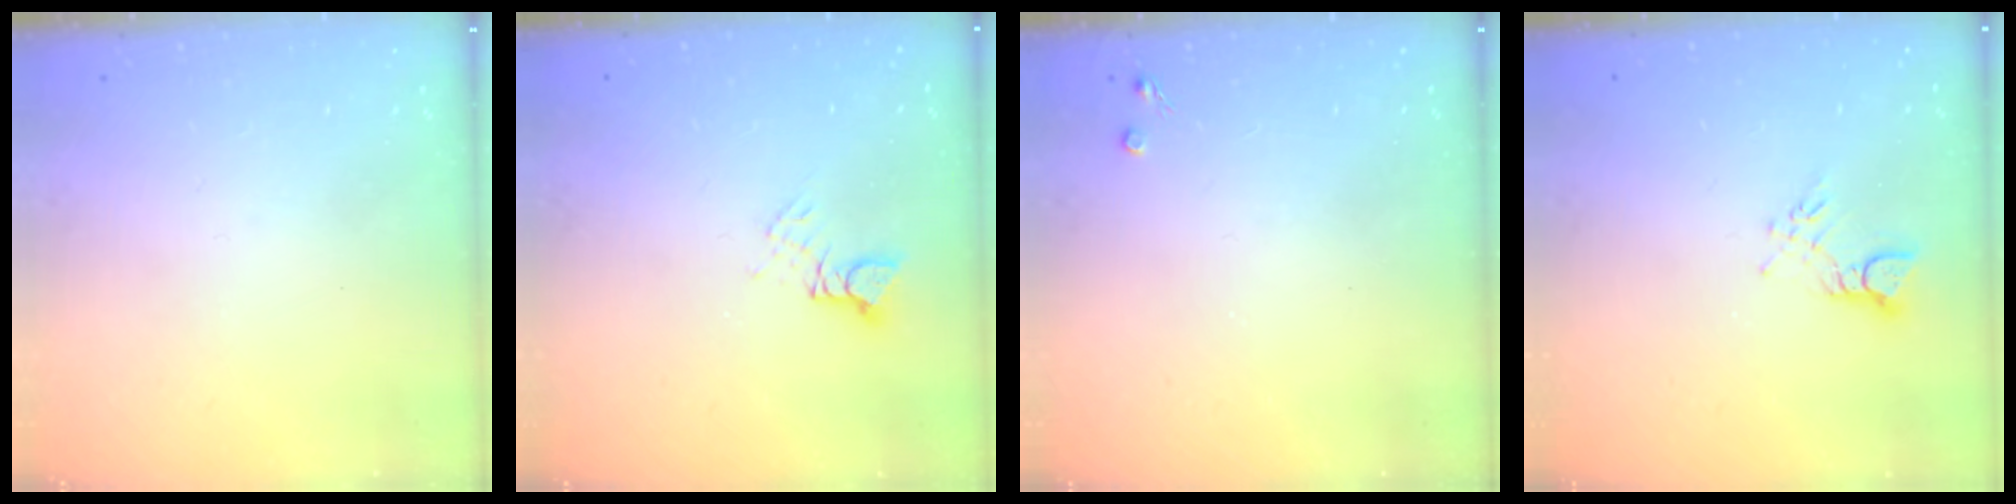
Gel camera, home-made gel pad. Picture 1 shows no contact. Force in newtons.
{"total": 3.5, "press": 3.5, "slide": 0.3}
{"total": 2.6, "press": 2.5, "slide": 0.4}
{"total": 2.6, "press": 2.6, "slide": 0.4}